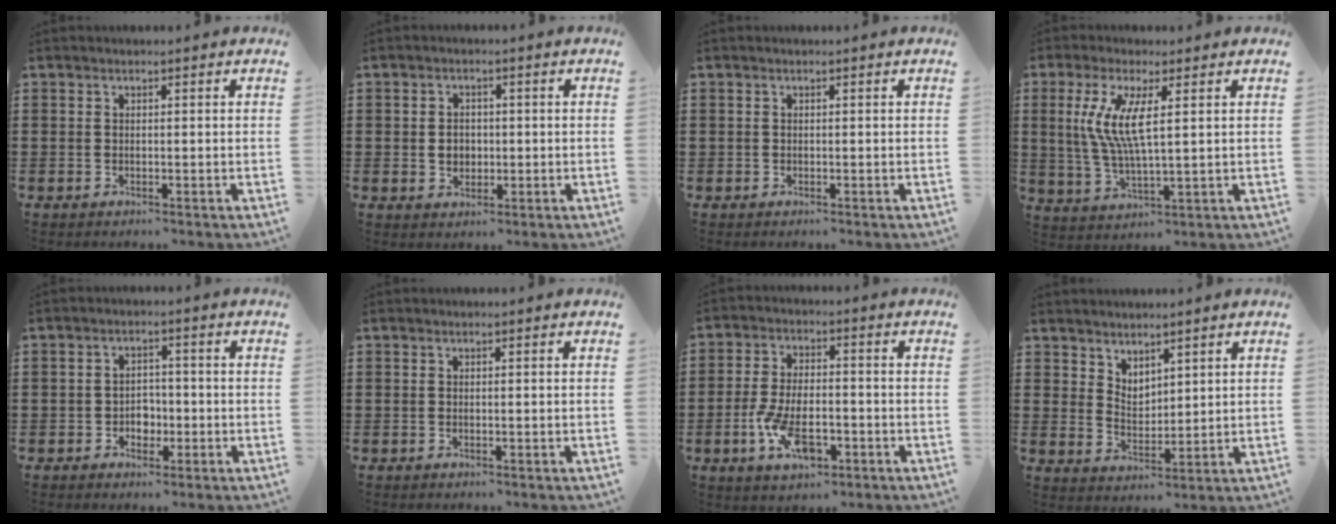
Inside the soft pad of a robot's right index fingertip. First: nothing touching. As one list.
[{"total": 2.8, "force": [-0.1, 2.3, 1.6], "torque": [-0.027, 0.003, -0.007]}, {"total": 0.0}, {"total": 7.9, "force": [1.9, 1.9, 7.5], "torque": [-0.170, -0.007, 0.025]}, {"total": 2.9, "force": [-1.1, 2.4, 1.3], "torque": [-0.031, 0.005, -0.024]}, {"total": 0.0}, {"total": 7.8, "force": [-3.0, 3.7, 6.1], "torque": [-0.133, 0.000, -0.057]}, {"total": 3.4, "force": [3.2, 1.2, -0.2], "torque": [-0.007, -0.007, 0.062]}]